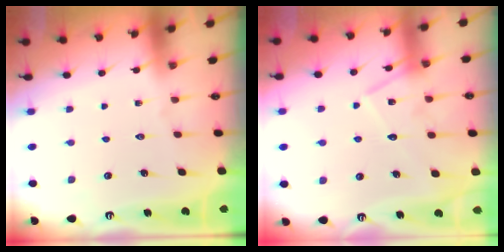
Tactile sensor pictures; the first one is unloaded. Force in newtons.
{"total": 13.2, "press": 13.2, "slide": 0.8}